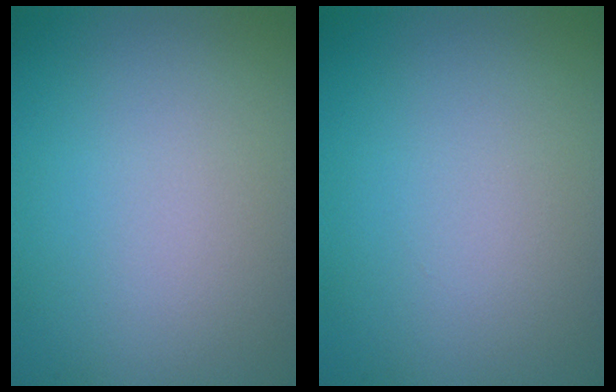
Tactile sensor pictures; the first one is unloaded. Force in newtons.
{"total": 0.0}